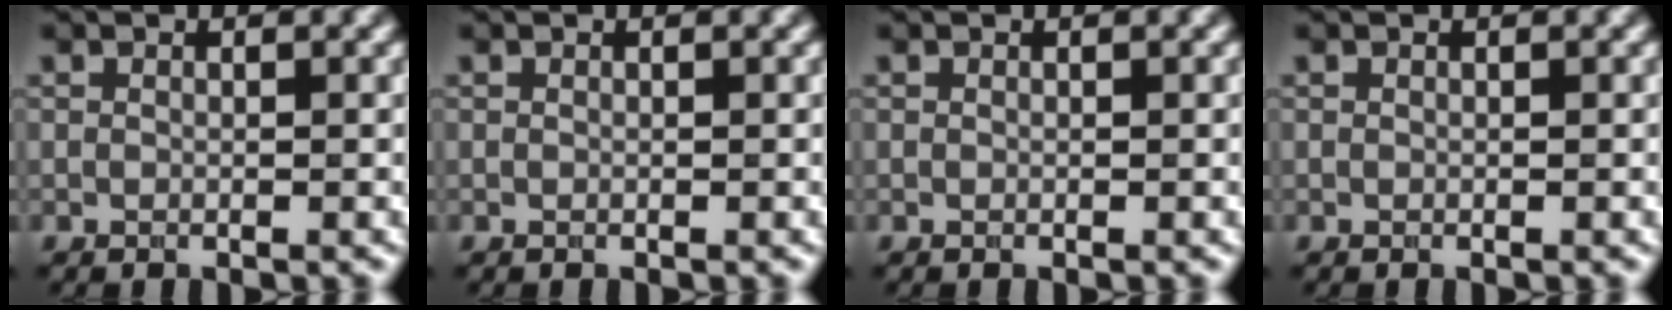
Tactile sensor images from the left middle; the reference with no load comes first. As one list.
[{"total": 0.0}, {"total": 0.0}, {"total": 0.0}]